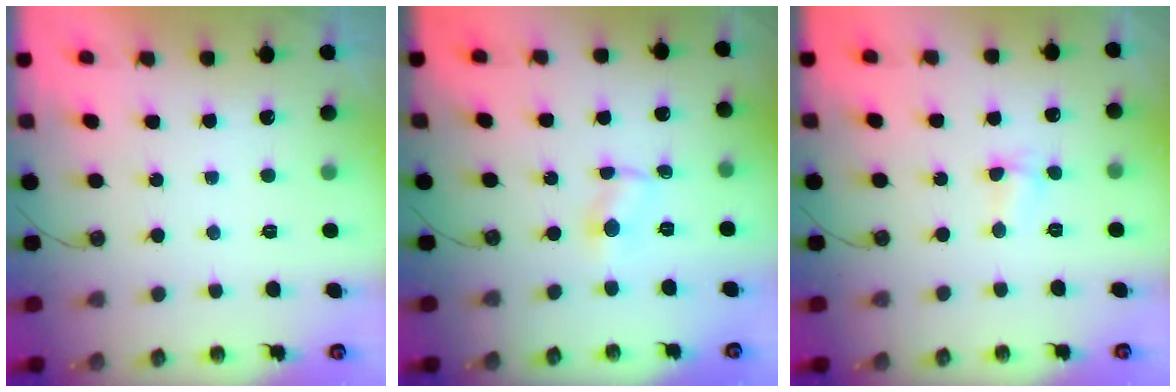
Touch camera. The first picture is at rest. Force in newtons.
{"total": 1.6, "press": 1.5, "slide": 0.2}
{"total": 3.0, "press": 2.9, "slide": 0.5}